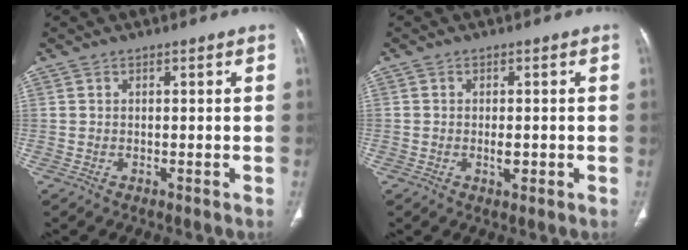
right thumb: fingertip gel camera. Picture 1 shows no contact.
{"total": 2.2, "force": [-0.5, 1.1, 1.8], "torque": [-0.027, 0.000, -0.006]}